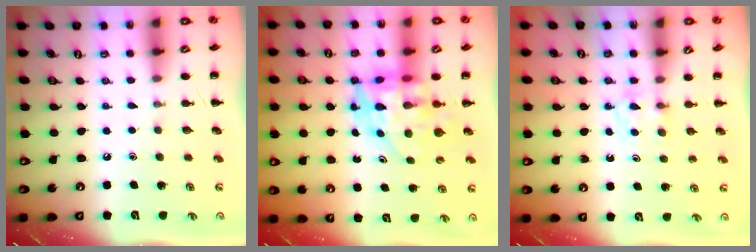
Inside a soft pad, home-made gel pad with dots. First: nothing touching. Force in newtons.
{"total": 9.4, "press": 9.0, "slide": 2.8}
{"total": 3.7, "press": 3.5, "slide": 1.4}